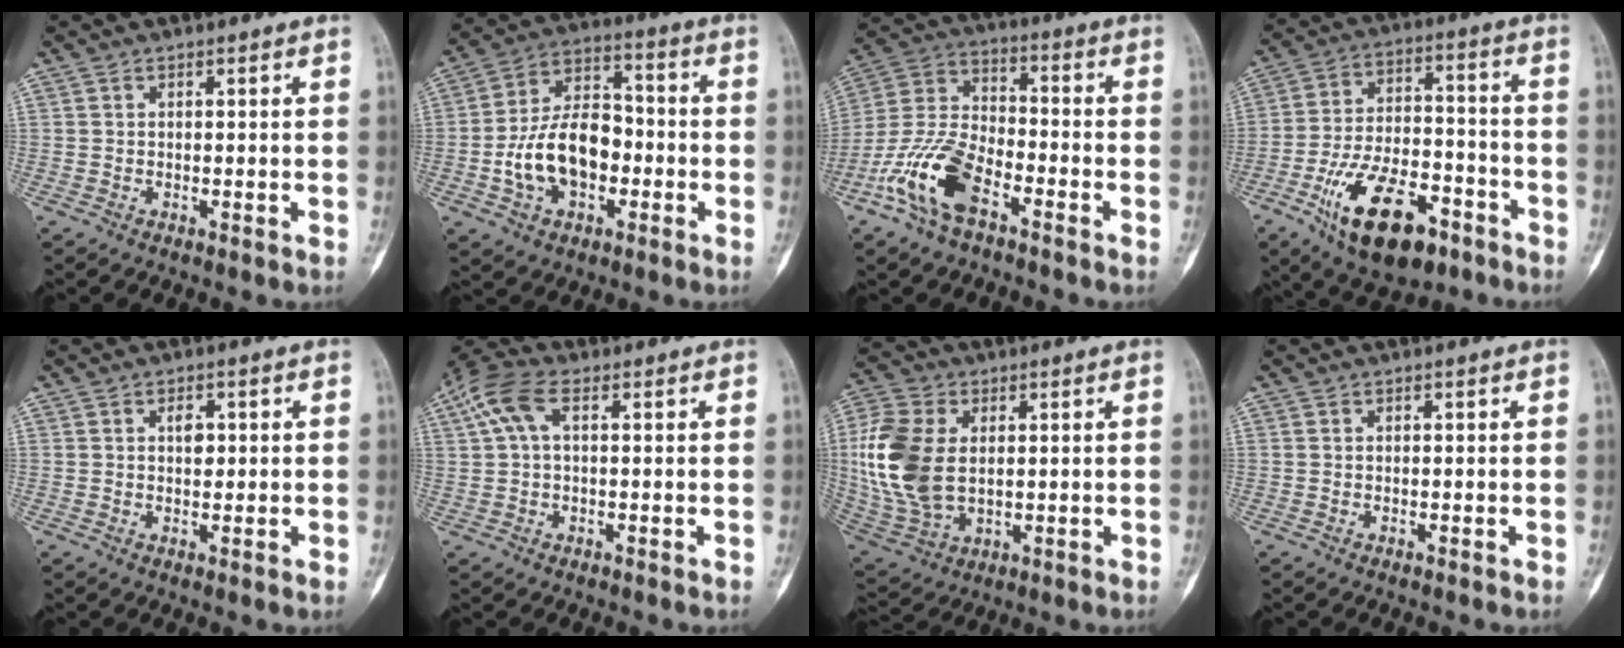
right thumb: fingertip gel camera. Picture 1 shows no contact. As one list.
[{"total": 15.0, "force": [-3.3, 9.6, 11.1], "torque": [-0.184, 0.043, -0.057]}, {"total": 13.8, "force": [-7.1, 6.6, 9.8], "torque": [-0.209, 0.039, -0.143]}, {"total": 18.8, "force": [-9.9, 9.3, 13.1], "torque": [-0.208, 0.063, -0.154]}, {"total": 2.4, "force": [0.5, 1.6, 1.7], "torque": [-0.017, 0.002, 0.009]}, {"total": 7.7, "force": [2.3, 4.0, 6.1], "torque": [-0.143, 0.027, 0.040]}, {"total": 16.8, "force": [1.6, 10.9, 12.7], "torque": [-0.278, -0.006, 0.039]}, {"total": 0.0}]